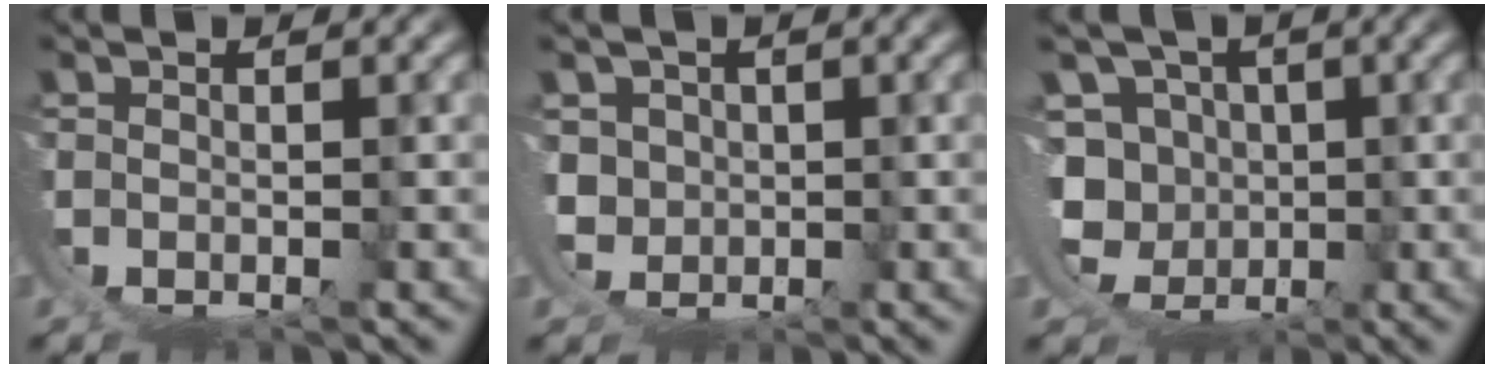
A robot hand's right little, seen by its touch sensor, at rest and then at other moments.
{"total": 5.1, "force": [1.4, 4.9, 0.4], "torque": [-0.033, -0.019, 0.018]}
{"total": 10.5, "force": [1.4, 9.9, 3.2], "torque": [-0.115, -0.050, 0.022]}